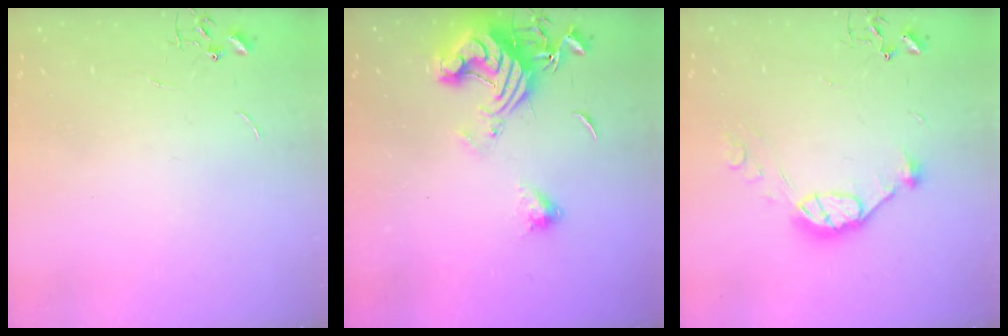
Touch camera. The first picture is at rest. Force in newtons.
{"total": 15.2, "press": 15.1, "slide": 1.8}
{"total": 11.1, "press": 11.0, "slide": 0.6}